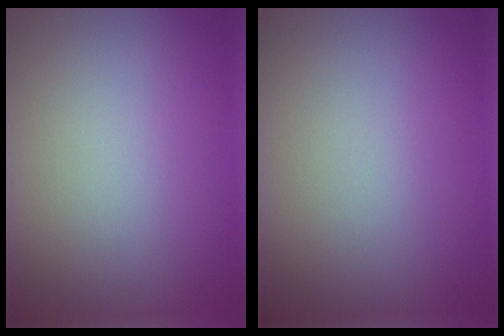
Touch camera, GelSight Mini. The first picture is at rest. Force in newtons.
{"total": 0.0}